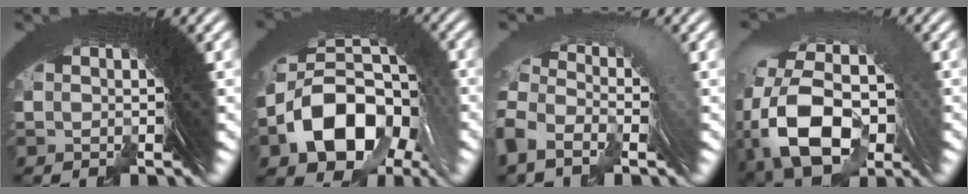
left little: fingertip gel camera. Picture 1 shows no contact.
{"total": 11.3, "force": [1.7, 7.0, 8.7], "torque": [-0.167, -0.011, 0.032]}
{"total": 3.2, "force": [0.1, 2.1, 2.4], "torque": [-0.044, 0.005, -0.001]}
{"total": 12.1, "force": [0.4, 8.4, 8.7], "torque": [-0.179, -0.029, 0.020]}